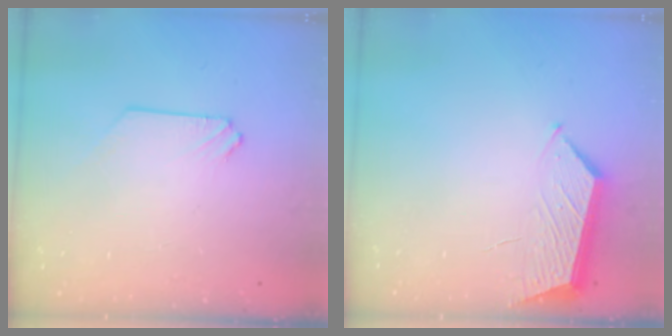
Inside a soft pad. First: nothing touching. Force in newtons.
{"total": 5.3, "press": 5.3, "slide": 0.6}